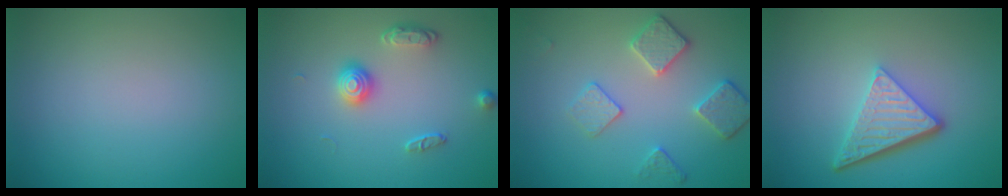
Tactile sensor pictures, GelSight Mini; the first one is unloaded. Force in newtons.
{"total": 2.3, "press": 1.8, "slide": 1.4}
{"total": 3.4, "press": 3.2, "slide": 1.2}
{"total": 4.9, "press": 3.5, "slide": 3.4}